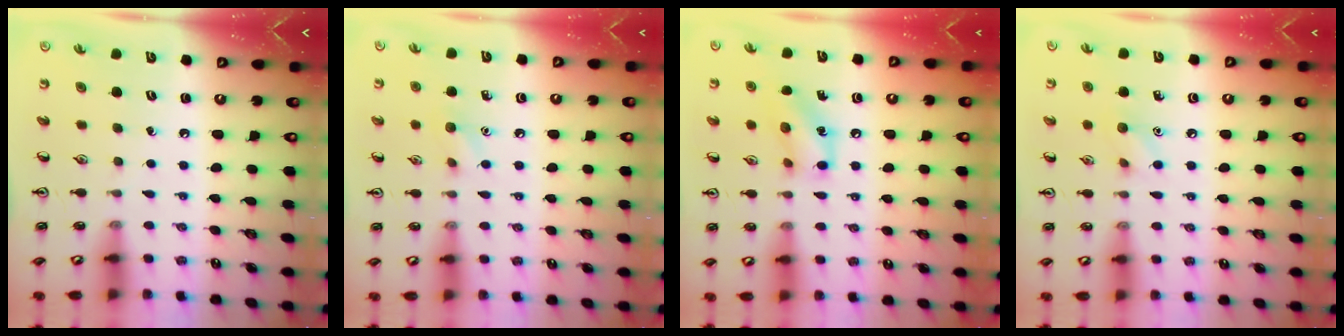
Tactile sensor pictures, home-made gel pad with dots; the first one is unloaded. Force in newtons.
{"total": 6.6, "press": 6.4, "slide": 1.8}
{"total": 10.8, "press": 10.7, "slide": 1.5}
{"total": 6.7, "press": 6.4, "slide": 1.9}